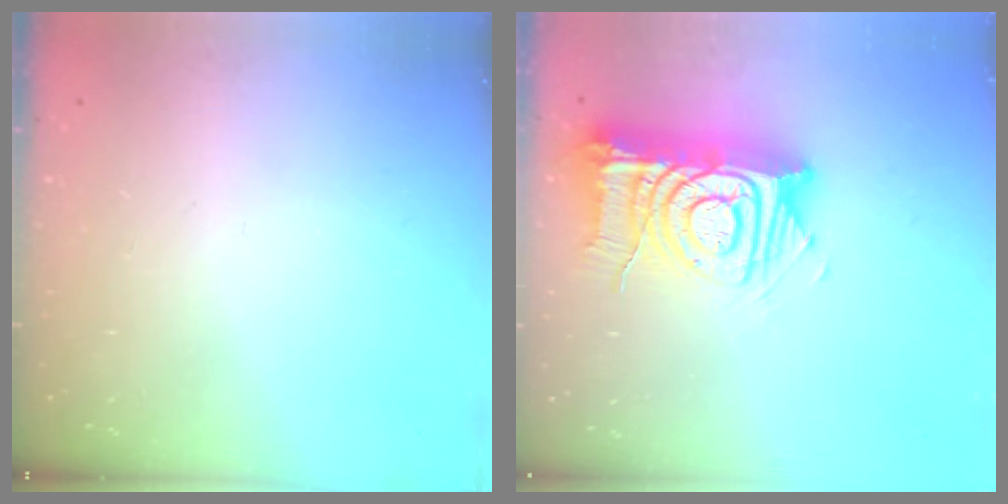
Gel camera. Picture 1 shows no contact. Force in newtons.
{"total": 17.1, "press": 17.0, "slide": 1.9}